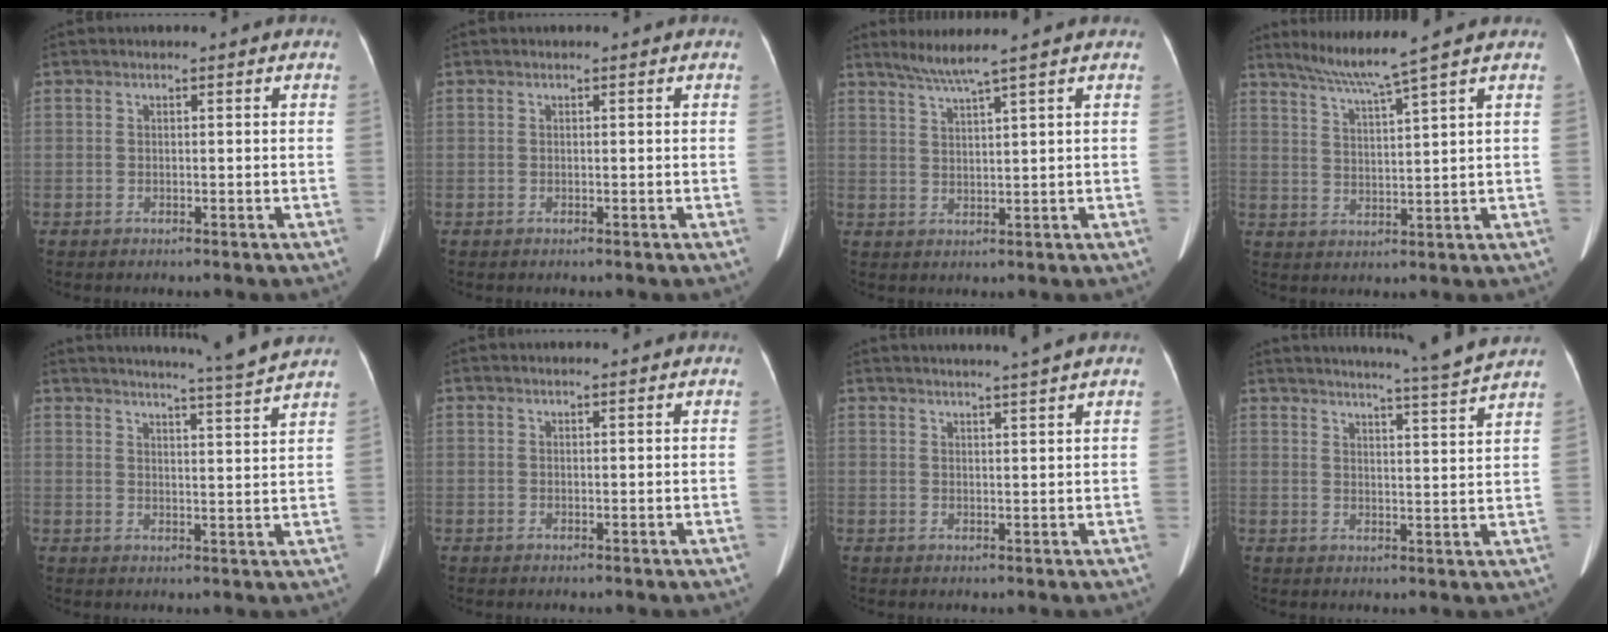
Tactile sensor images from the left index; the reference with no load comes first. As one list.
[{"total": 0.0}, {"total": 4.0, "force": [3.1, -1.5, 2.1], "torque": [-0.045, -0.003, 0.065]}, {"total": 6.7, "force": [5.4, -2.2, 3.4], "torque": [-0.060, -0.002, 0.100]}, {"total": 10.0, "force": [9.2, -2.3, 3.1], "torque": [-0.052, -0.025, 0.117]}, {"total": 0.7, "force": [0.6, -0.1, 0.3], "torque": [-0.007, 0.008, 0.012]}, {"total": 5.7, "force": [4.9, -1.3, 2.5], "torque": [-0.032, 0.007, 0.062]}, {"total": 11.2, "force": [10.3, -2.4, 3.7], "torque": [-0.062, -0.029, 0.130]}]